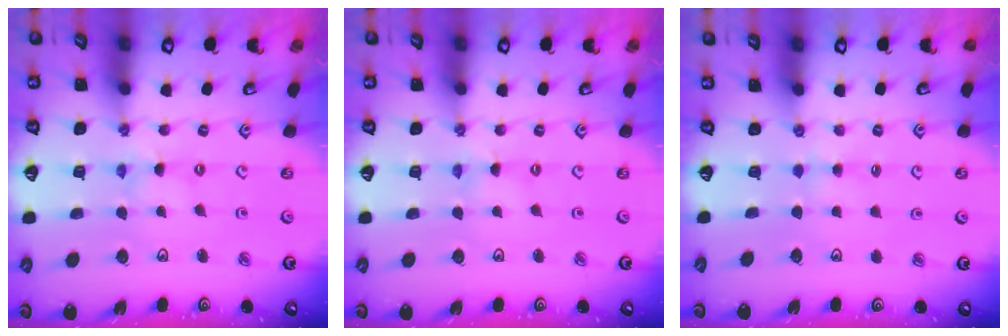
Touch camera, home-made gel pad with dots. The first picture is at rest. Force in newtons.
{"total": 0.0}
{"total": 2.0, "press": 2.0, "slide": 0.4}